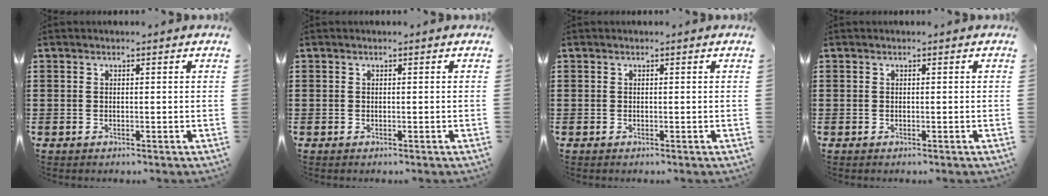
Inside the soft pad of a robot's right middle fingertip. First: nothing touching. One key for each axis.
{"total": 0.0}
{"total": 0.0}
{"total": 0.0}